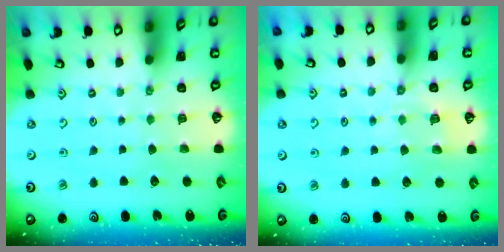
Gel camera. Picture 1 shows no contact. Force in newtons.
{"total": 4.5, "press": 4.4, "slide": 1.1}